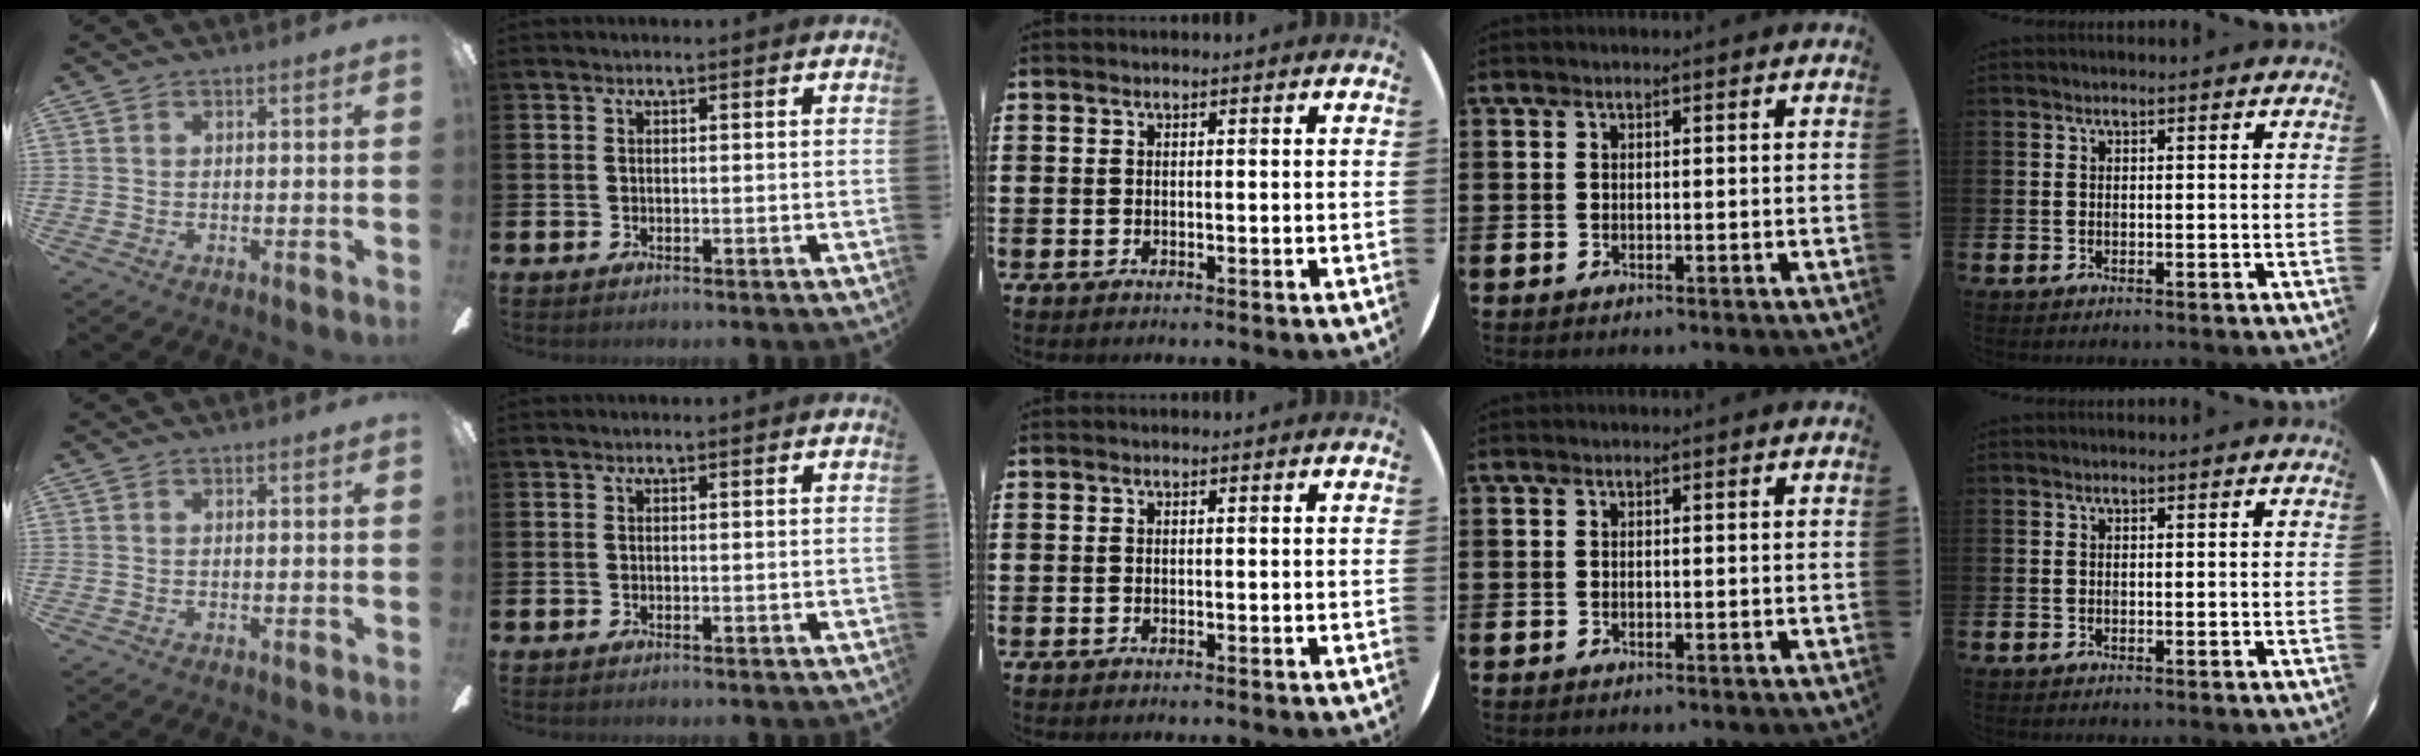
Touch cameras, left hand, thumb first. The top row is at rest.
{}